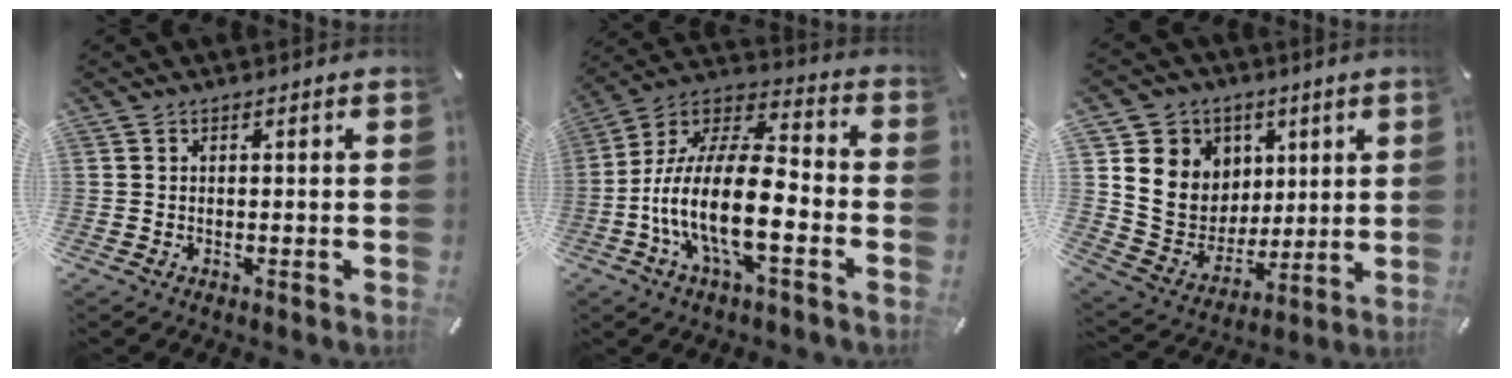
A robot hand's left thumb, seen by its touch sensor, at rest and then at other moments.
{"total": 18.2, "force": [-6.2, 7.5, 15.3], "torque": [-0.313, 0.010, -0.107]}
{"total": 12.4, "force": [3.2, 11.8, 1.7], "torque": [-0.035, -0.020, 0.077]}